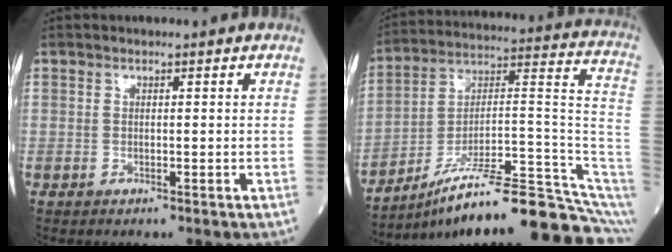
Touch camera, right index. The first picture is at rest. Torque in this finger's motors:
{"motor_torque": [-0.38, -1.05, 0.48, 0.10]}